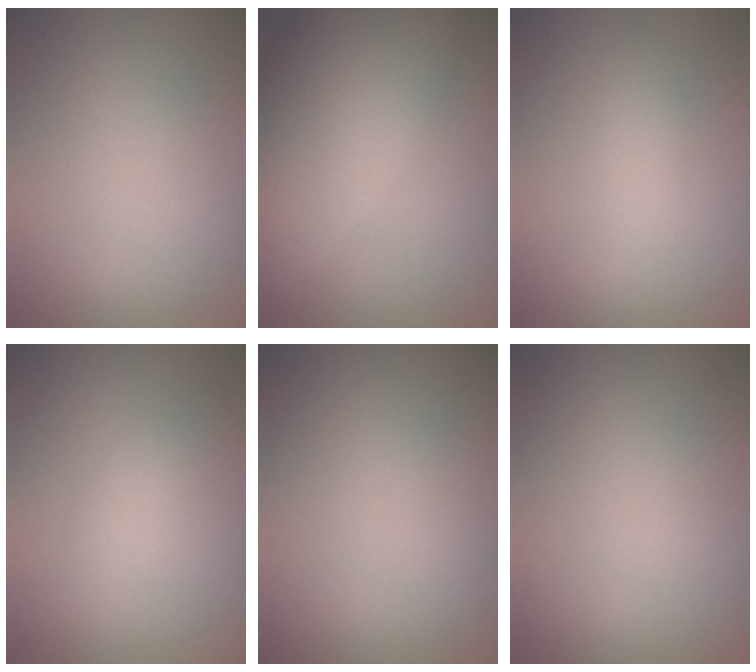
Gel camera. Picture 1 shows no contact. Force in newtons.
{"total": 10.9, "press": 10.9, "slide": 0.3}
{"total": 1.4, "press": 1.4, "slide": 0.1}
{"total": 2.2, "press": 2.2, "slide": 0.2}
{"total": 0.0}
{"total": 0.0}